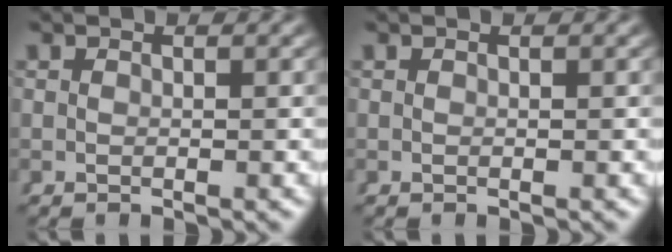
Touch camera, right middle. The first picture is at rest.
{"total": 0.0}